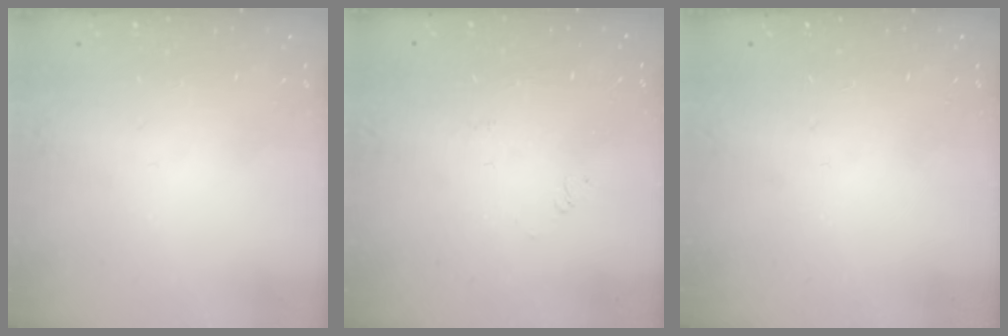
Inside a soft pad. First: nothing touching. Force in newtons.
{"total": 1.7, "press": 1.7, "slide": 0.2}
{"total": 0.0}